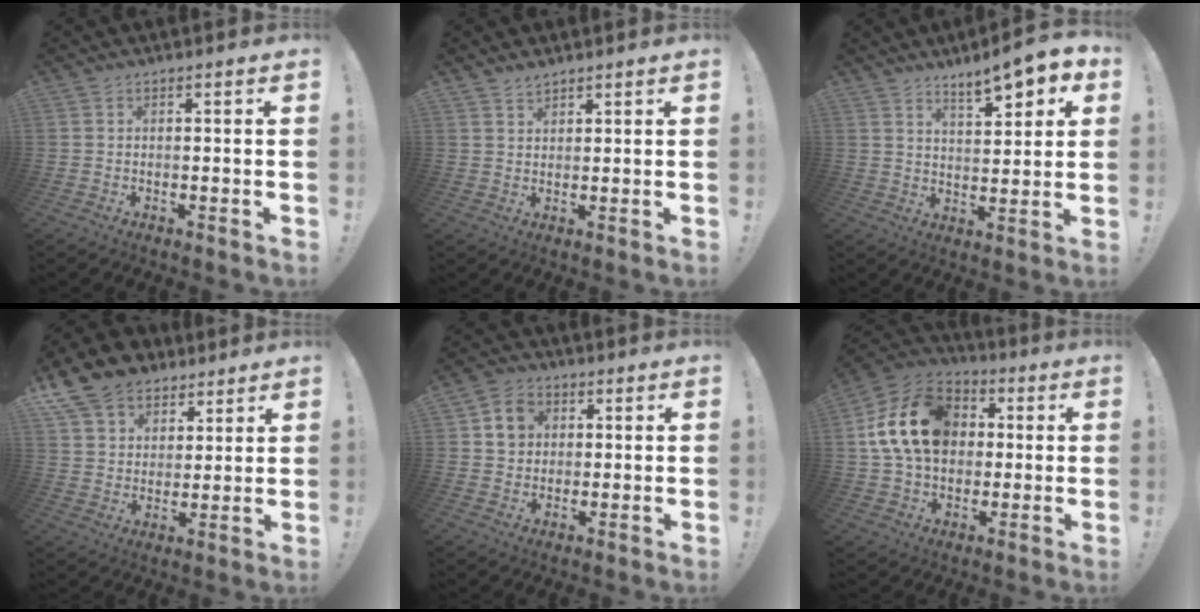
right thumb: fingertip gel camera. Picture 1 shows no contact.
{"total": 2.5, "force": [2.3, 0.8, 0.5], "torque": [0.000, -0.018, 0.042]}
{"total": 9.0, "force": [6.4, 1.8, 6.1], "torque": [-0.079, -0.050, 0.107]}
{"total": 13.6, "force": [9.2, 9.1, 4.0], "torque": [-0.072, -0.059, 0.180]}
{"total": 7.5, "force": [2.3, 6.6, 2.6], "torque": [-0.037, 0.002, 0.047]}
{"total": 20.0, "force": [3.7, 15.2, 12.5], "torque": [-0.213, 0.006, 0.074]}